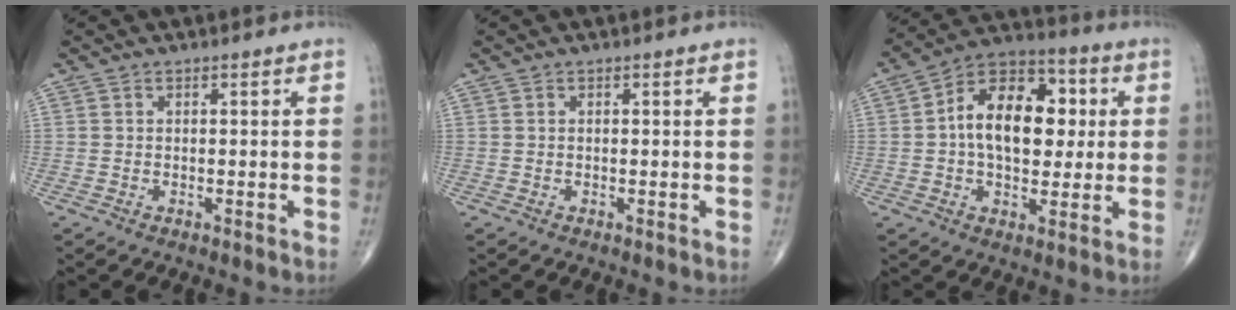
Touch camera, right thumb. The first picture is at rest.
{"total": 0.0}
{"total": 16.6, "force": [1.8, 10.3, 12.9], "torque": [-0.167, 0.023, 0.019]}